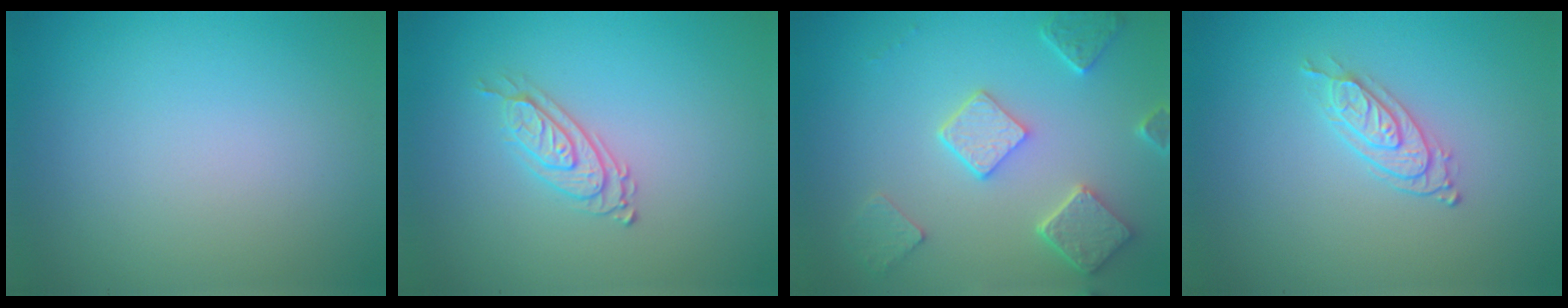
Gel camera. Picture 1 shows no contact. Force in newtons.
{"total": 2.4, "press": 2.0, "slide": 1.4}
{"total": 4.9, "press": 4.0, "slide": 2.9}
{"total": 2.5, "press": 2.1, "slide": 1.4}